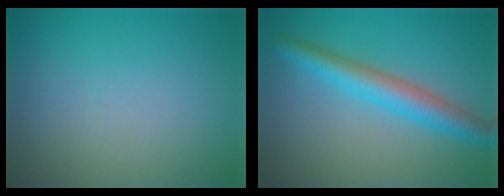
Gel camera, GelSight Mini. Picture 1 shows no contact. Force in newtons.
{"total": 4.5, "press": 4.5, "slide": 0.1}